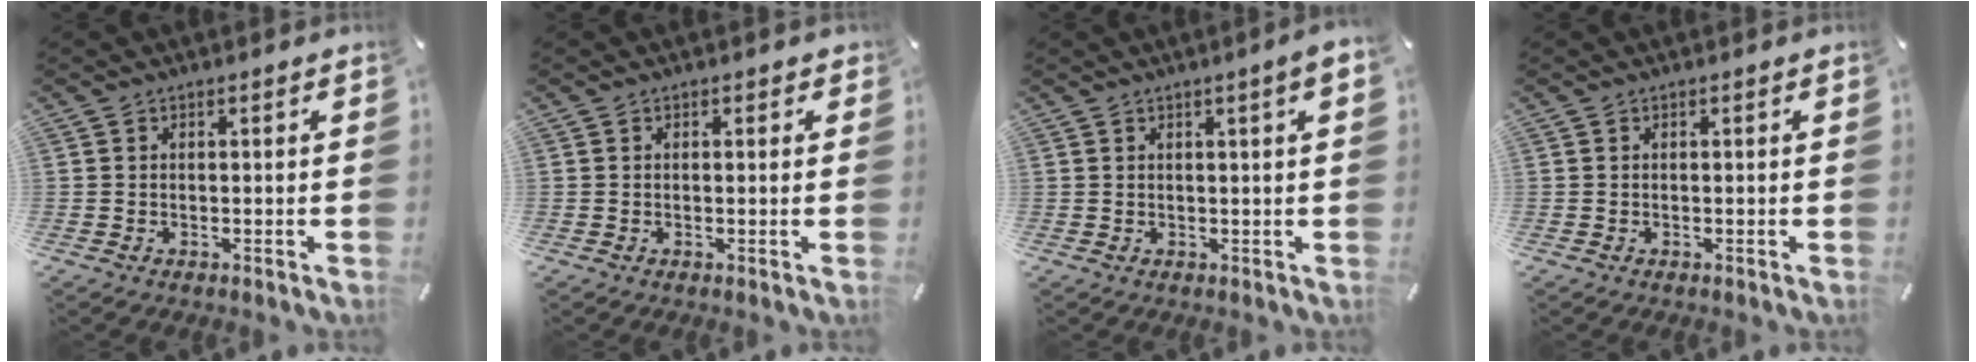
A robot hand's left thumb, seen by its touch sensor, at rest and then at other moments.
{"total": 0.5, "force": [0.2, 0.5, 0.3], "torque": [0.004, 0.001, 0.000]}
{"total": 3.6, "force": [1.1, 0.2, 3.4], "torque": [-0.063, -0.001, 0.019]}
{"total": 0.0}